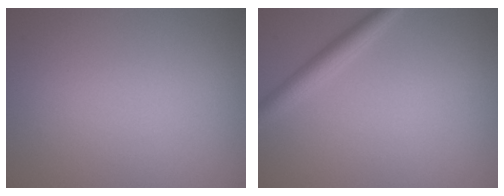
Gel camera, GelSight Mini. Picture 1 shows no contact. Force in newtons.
{"total": 2.4, "press": 2.4, "slide": 0.2}